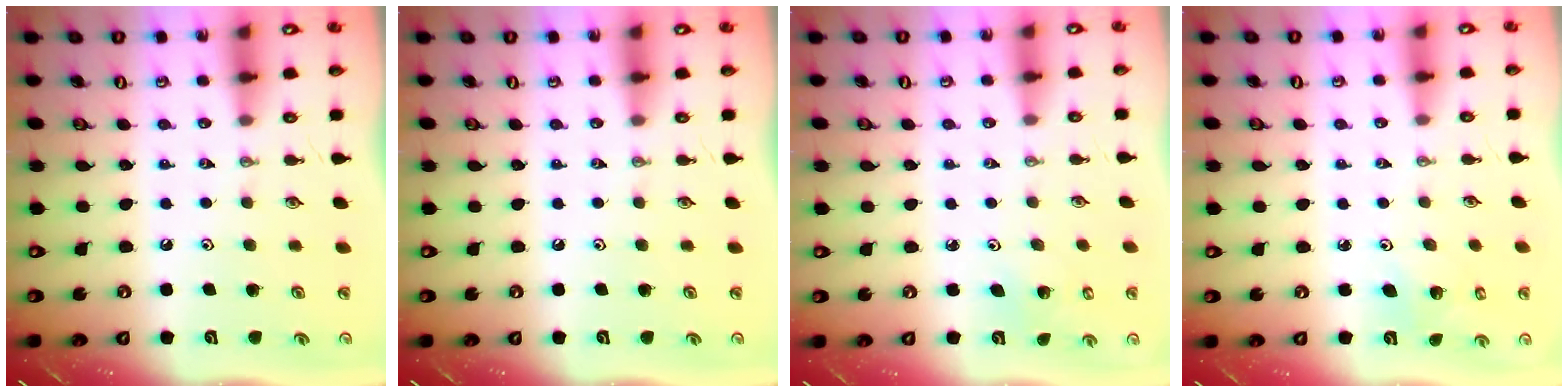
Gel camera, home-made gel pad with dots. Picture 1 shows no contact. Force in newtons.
{"total": 0.0}
{"total": 2.8, "press": 2.8, "slide": 0.2}
{"total": 3.2, "press": 3.2, "slide": 0.3}